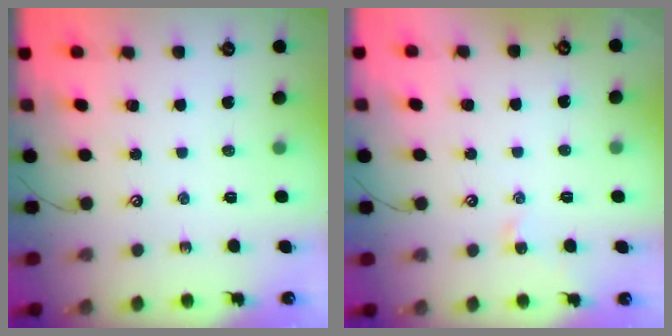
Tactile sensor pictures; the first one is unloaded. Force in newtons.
{"total": 0.5, "press": 0.4, "slide": 0.4}